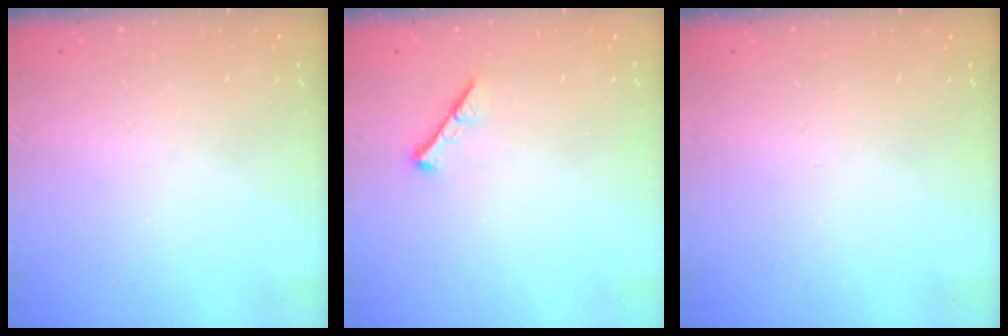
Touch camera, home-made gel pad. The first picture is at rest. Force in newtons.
{"total": 0.0}
{"total": 0.0}